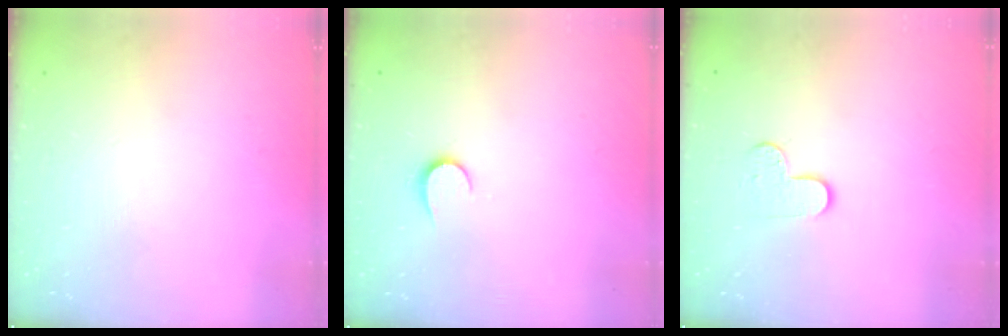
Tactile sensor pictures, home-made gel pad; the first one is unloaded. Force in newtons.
{"total": 6.7, "press": 6.7, "slide": 0.6}
{"total": 7.4, "press": 7.4, "slide": 0.7}